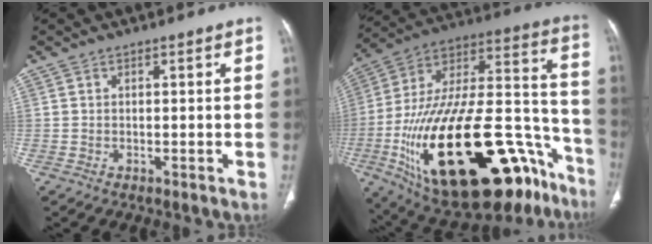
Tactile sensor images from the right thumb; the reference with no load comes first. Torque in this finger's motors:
{"motor_torque": [2.51, 2.50, 2.62, -0.15, 1.05]}